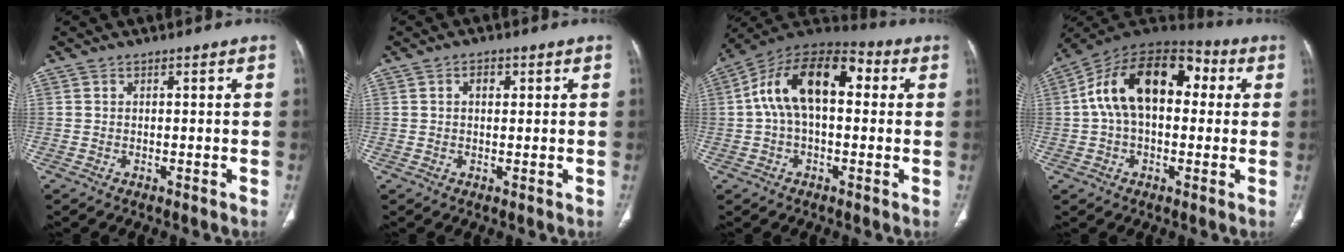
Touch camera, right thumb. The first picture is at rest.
{"total": 2.4, "force": [0.8, 1.5, 1.7], "torque": [-0.022, 0.002, 0.012]}
{"total": 16.6, "force": [2.6, 9.1, 13.6], "torque": [-0.225, 0.048, 0.035]}
{"total": 18.7, "force": [2.9, 11.2, 14.7], "torque": [-0.231, 0.047, 0.038]}